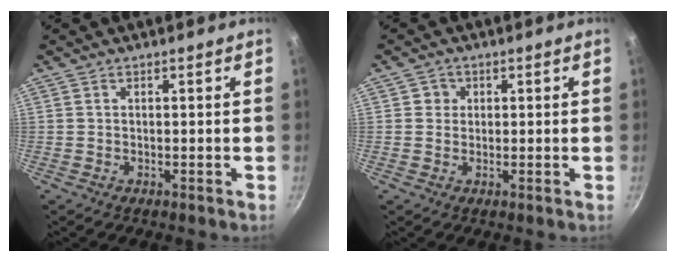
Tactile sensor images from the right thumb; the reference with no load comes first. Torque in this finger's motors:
{"motor_torque": [0.27, 0.01, 0.32, -0.18, -0.01]}